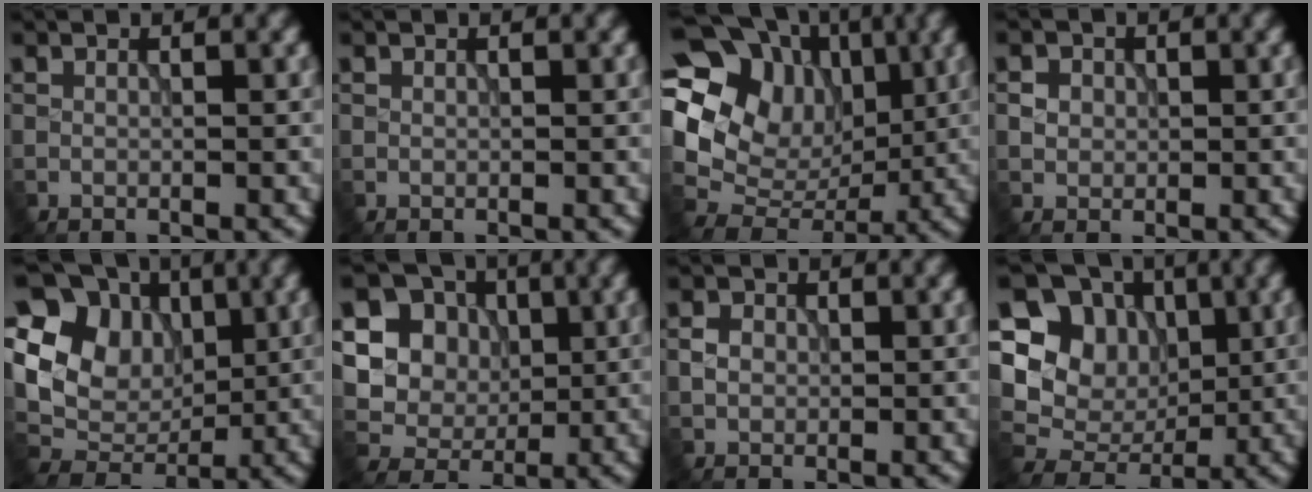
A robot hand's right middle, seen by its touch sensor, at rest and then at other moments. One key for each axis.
{"total": 0.0}
{"total": 13.2, "fx": 3.7, "fy": 10.5, "fz": 7.0, "tx": -0.140, "ty": 0.020, "tz": 0.062}
{"total": 1.5, "fx": 0.3, "fy": 1.4, "fz": 0.4, "tx": -0.007, "ty": -0.006, "tz": 0.013}
{"total": 9.8, "fx": 2.8, "fy": 7.9, "fz": 5.2, "tx": -0.098, "ty": 0.012, "tz": 0.036}
{"total": 9.8, "fx": 2.0, "fy": 8.9, "fz": 3.5, "tx": -0.096, "ty": 0.013, "tz": 0.025}
{"total": 1.6, "fx": 0.0, "fy": 1.4, "fz": 0.6, "tx": -0.011, "ty": -0.001, "tz": -0.002}
{"total": 9.4, "fx": 1.6, "fy": 8.1, "fz": 4.6, "tx": -0.086, "ty": 0.004, "tz": 0.015}